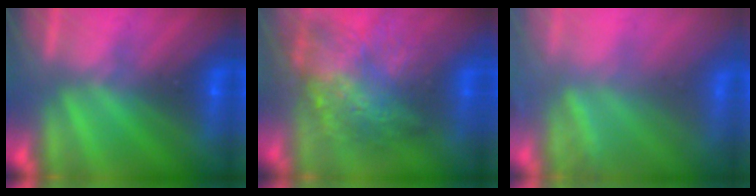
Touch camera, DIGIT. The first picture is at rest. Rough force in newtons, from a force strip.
{"total": 11.3}
{"total": 10.0}